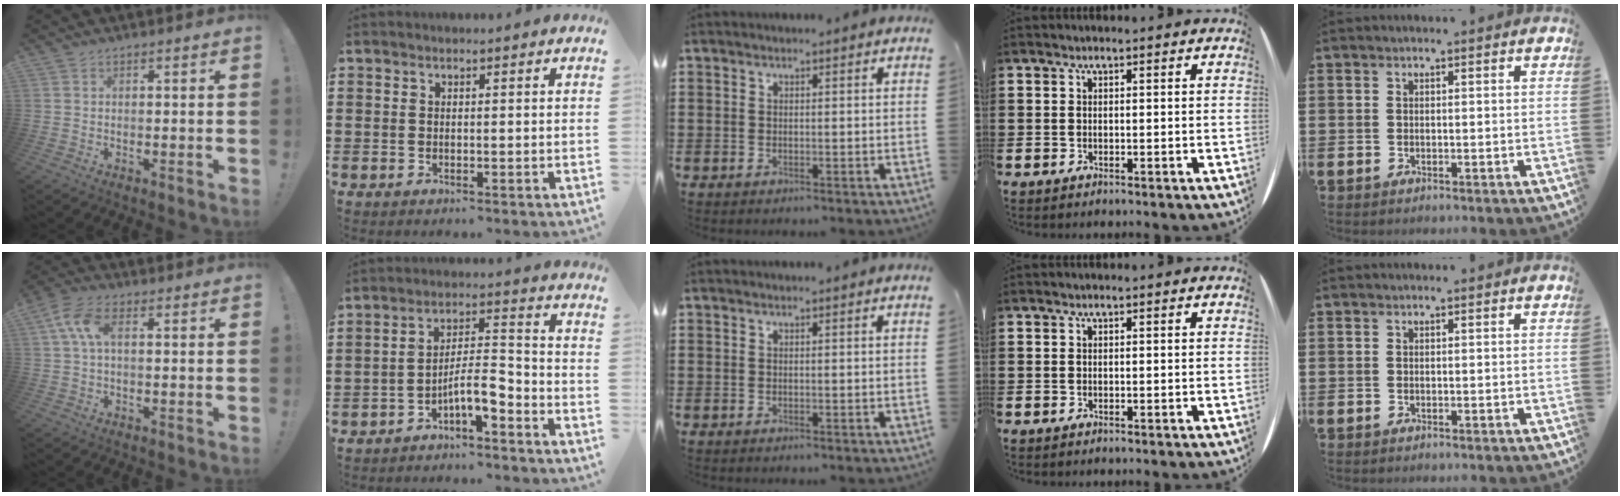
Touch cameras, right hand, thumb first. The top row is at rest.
{"thumb": {"total": 7.9, "force": [1.5, 3.9, 6.7], "torque": [-0.144, 0.005, 0.028]}, "index": {"total": 7.0, "force": [-4.4, 1.8, 5.1], "torque": [-0.102, 0.003, -0.085]}}